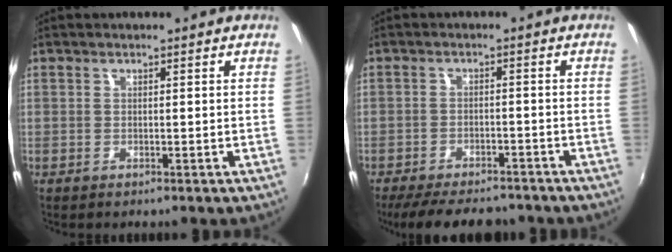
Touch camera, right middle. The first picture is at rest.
{"total": 12.5, "force": [-10.3, 4.4, 5.5], "torque": [-0.123, -0.012, -0.149]}